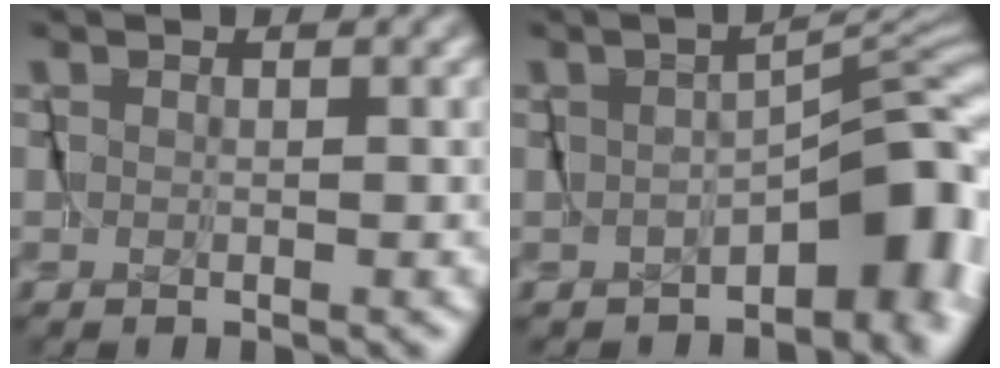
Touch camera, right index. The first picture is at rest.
{"total": 5.9, "force": [-3.3, 2.5, 4.2], "torque": [-0.042, 0.005, -0.054]}